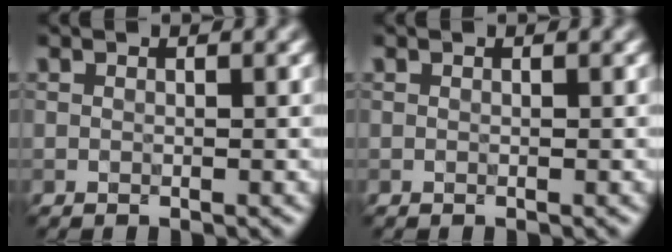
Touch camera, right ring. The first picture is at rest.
{"total": 0.0}